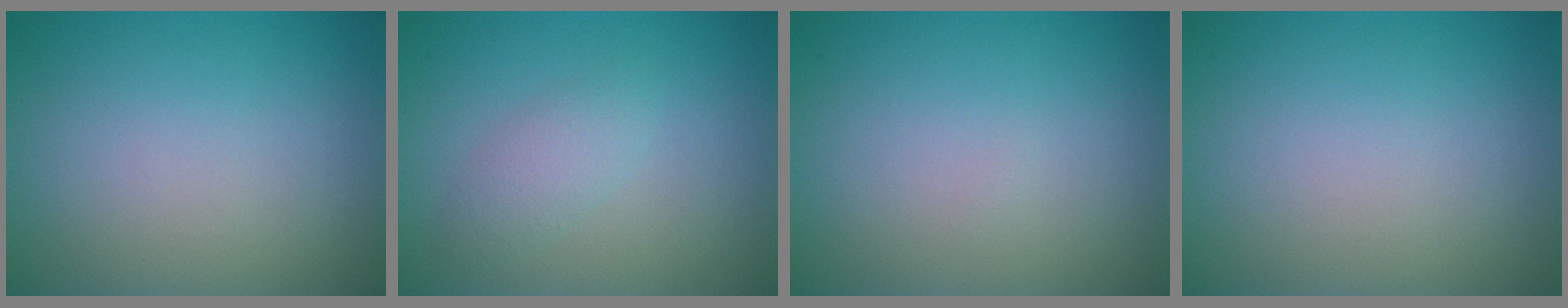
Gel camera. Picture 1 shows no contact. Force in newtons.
{"total": 1.9, "press": 1.9, "slide": 0.1}
{"total": 0.0}
{"total": 0.0}